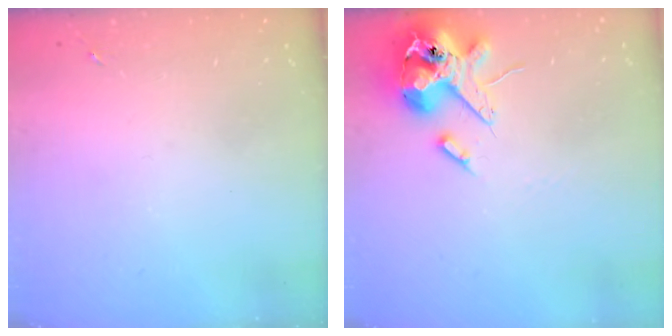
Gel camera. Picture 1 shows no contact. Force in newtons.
{"total": 13.7, "press": 13.5, "slide": 2.3}